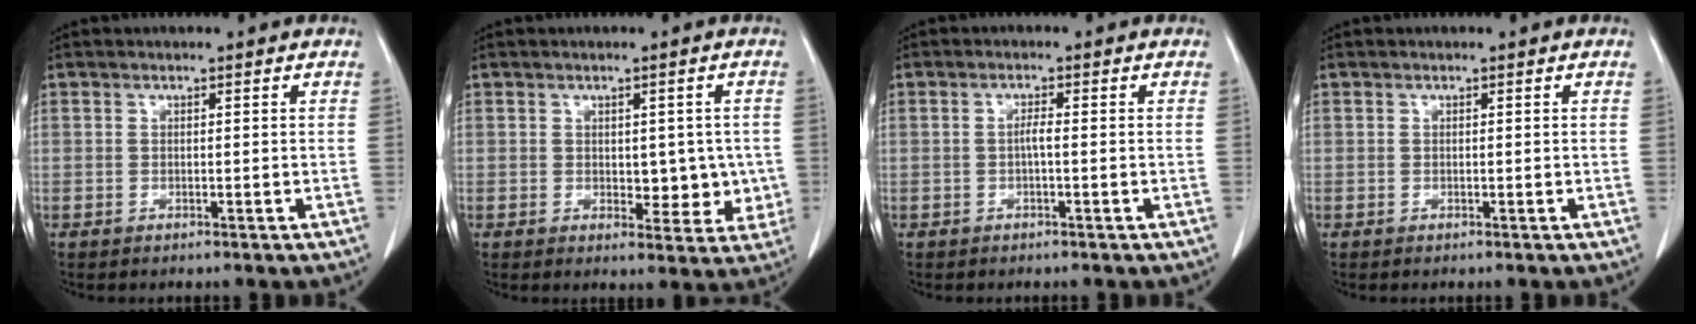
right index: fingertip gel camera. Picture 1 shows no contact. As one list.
[{"total": 6.1, "force": [0.0, 3.7, 4.9], "torque": [-0.040, 0.005, 0.009]}, {"total": 1.4, "force": [-0.1, 0.1, 1.4], "torque": [-0.026, 0.003, -0.001]}, {"total": 0.0}]